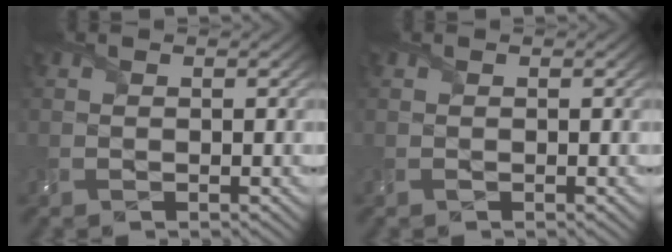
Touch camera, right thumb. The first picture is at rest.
{"total": 0.0}